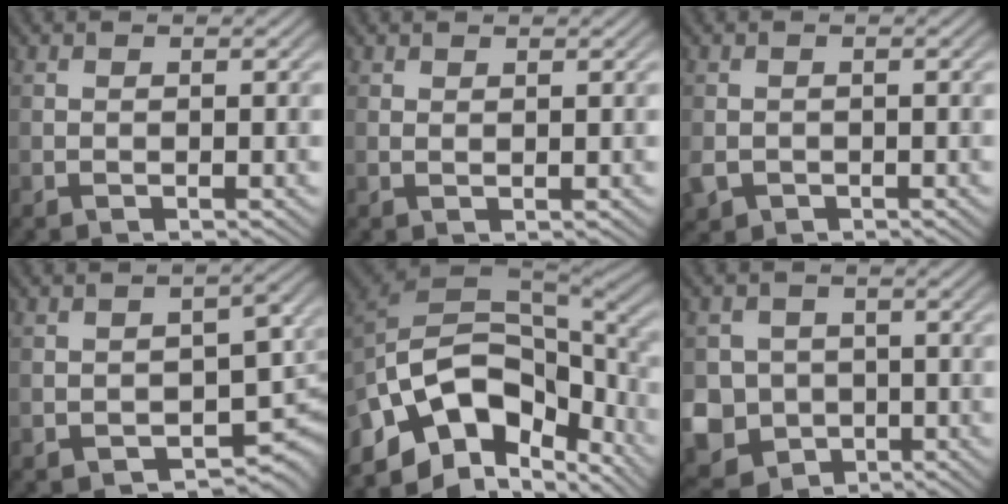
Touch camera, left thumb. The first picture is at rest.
{"total": 0.5, "force": [0.5, 0.1, 0.2], "torque": [-0.005, -0.002, 0.010]}
{"total": 2.2, "force": [-1.0, 1.7, 1.0], "torque": [-0.027, -0.013, -0.021]}
{"total": 6.6, "force": [-1.7, 4.2, 4.8], "torque": [-0.061, -0.018, -0.025]}
{"total": 15.0, "force": [-5.6, 8.1, 11.3], "torque": [-0.264, -0.013, -0.096]}
{"total": 8.4, "force": [-2.4, 7.8, 2.3], "torque": [-0.072, -0.026, -0.066]}